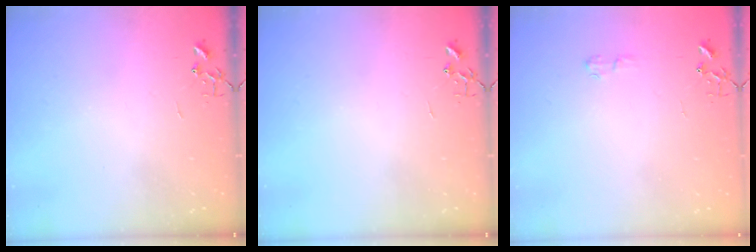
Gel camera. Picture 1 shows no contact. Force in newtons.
{"total": 0.0}
{"total": 4.2, "press": 4.2, "slide": 0.5}